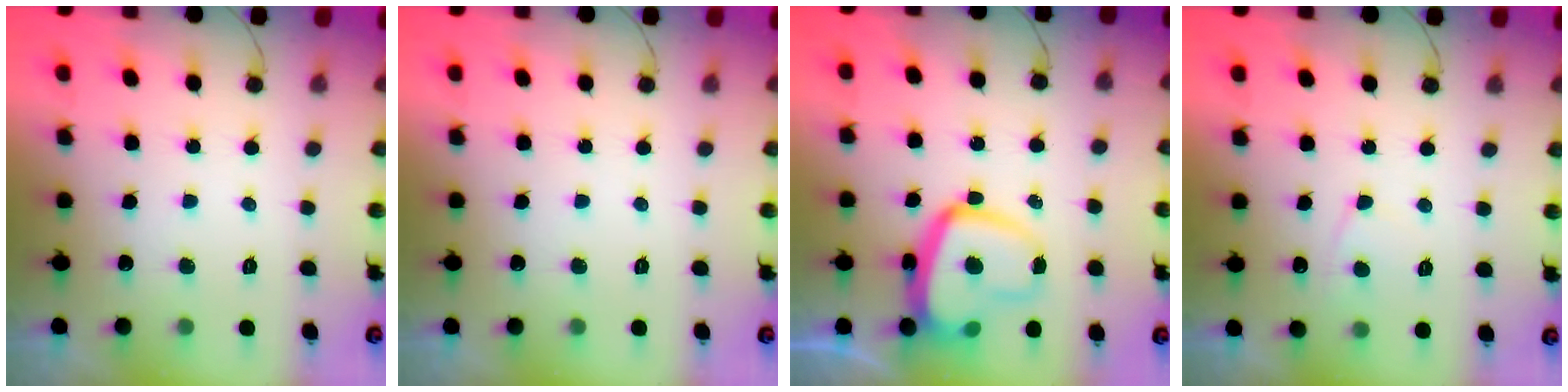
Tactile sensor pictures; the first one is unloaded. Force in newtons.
{"total": 0.0}
{"total": 14.8, "press": 14.7, "slide": 1.4}
{"total": 3.4, "press": 3.4, "slide": 0.6}